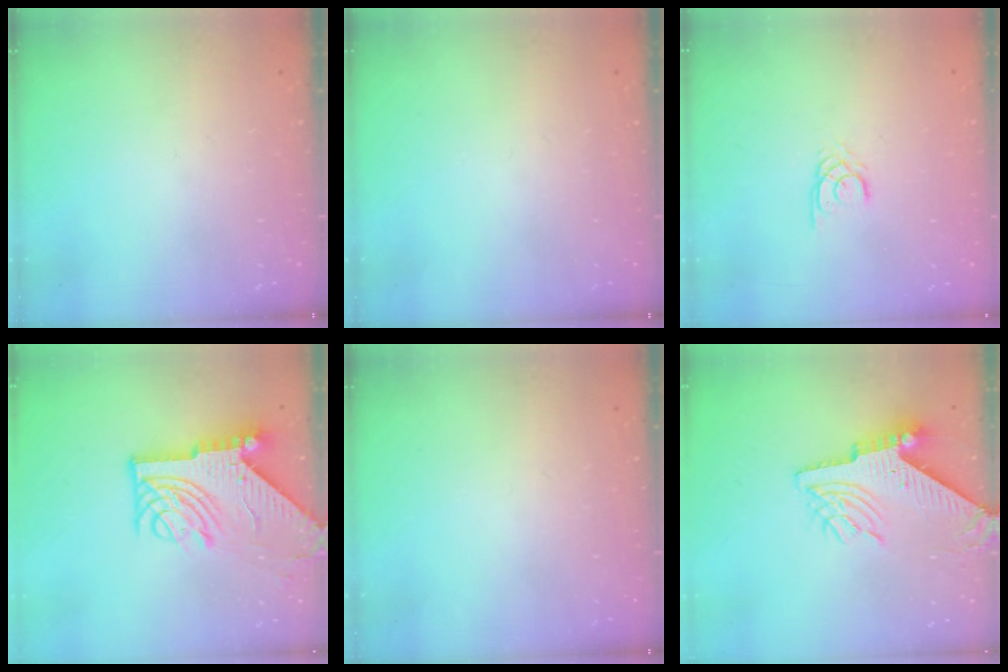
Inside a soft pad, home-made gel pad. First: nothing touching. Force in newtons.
{"total": 0.0}
{"total": 2.2, "press": 2.2, "slide": 0.2}
{"total": 14.3, "press": 14.2, "slide": 1.7}
{"total": 0.0}
{"total": 9.5, "press": 9.4, "slide": 1.3}